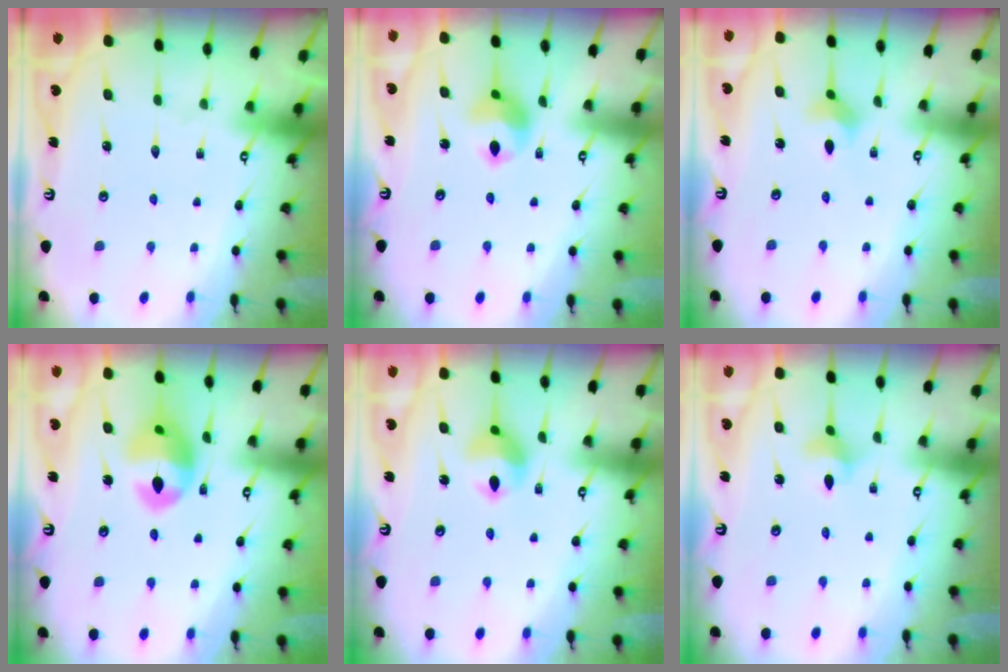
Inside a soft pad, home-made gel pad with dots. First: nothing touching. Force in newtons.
{"total": 9.5, "press": 9.4, "slide": 1.3}
{"total": 3.4, "press": 3.4, "slide": 0.6}
{"total": 13.4, "press": 13.3, "slide": 1.9}
{"total": 10.1, "press": 10.0, "slide": 1.3}
{"total": 4.7, "press": 4.7, "slide": 0.5}